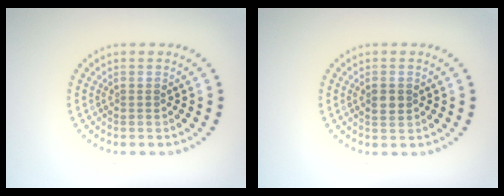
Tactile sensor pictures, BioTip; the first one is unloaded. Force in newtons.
{"total": 1.4, "press": 1.4, "slide": 0.1}